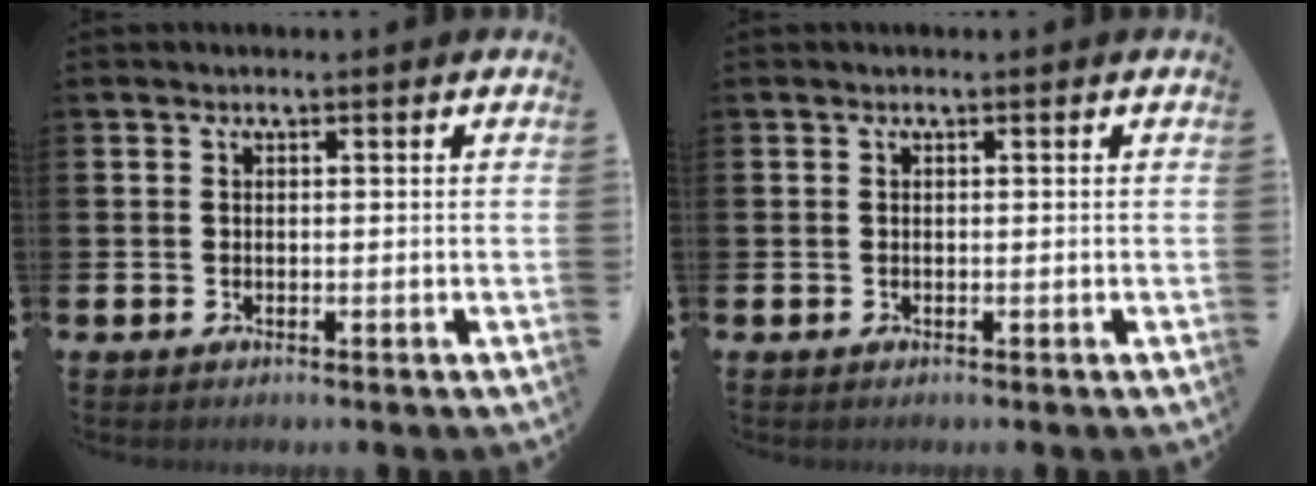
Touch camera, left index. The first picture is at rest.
{"total": 0.0}